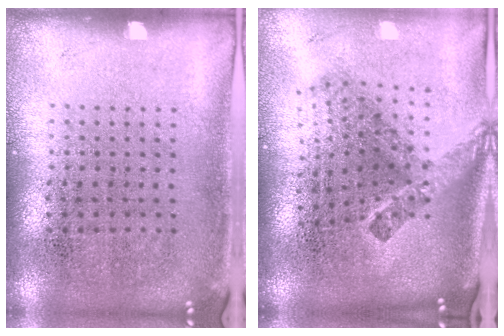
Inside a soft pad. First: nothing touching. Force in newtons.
{"total": 2.4, "press": 1.5, "slide": 1.9}